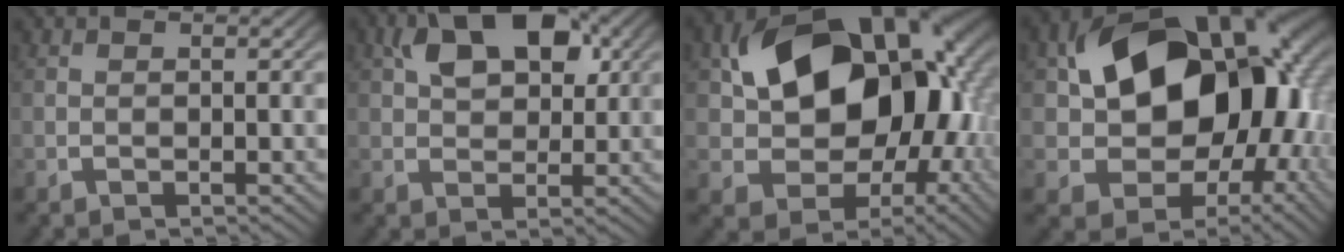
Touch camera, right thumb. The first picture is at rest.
{"total": 7.0, "force": [2.8, 4.0, 5.0], "torque": [-0.074, 0.008, 0.051]}
{"total": 21.9, "force": [1.4, 15.0, 15.9], "torque": [-0.276, -0.045, 0.042]}
{"total": 24.2, "force": [0.5, 16.6, 17.6], "torque": [-0.293, -0.053, 0.031]}